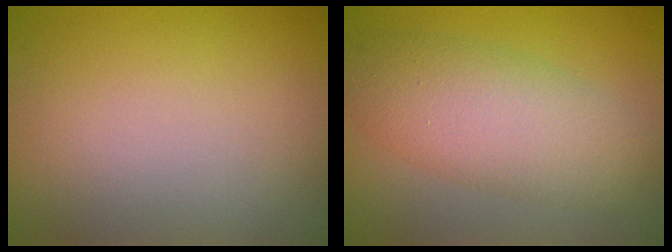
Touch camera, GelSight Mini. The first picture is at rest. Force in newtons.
{"total": 6.1, "press": 6.1, "slide": 0.2}